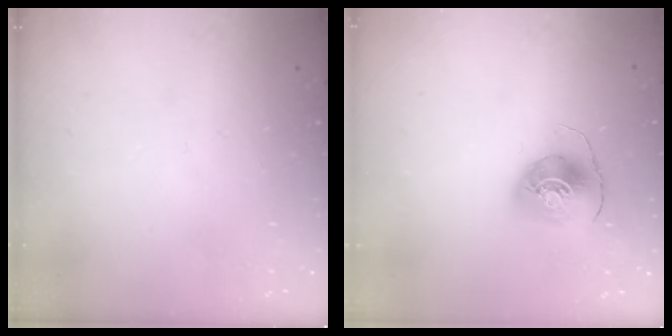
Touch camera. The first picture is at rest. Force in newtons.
{"total": 7.5, "press": 7.5, "slide": 0.7}